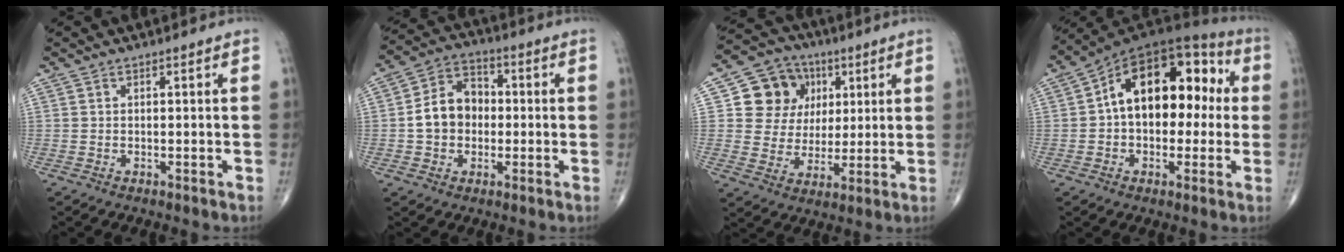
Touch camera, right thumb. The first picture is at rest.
{"total": 9.6, "force": [-0.6, 7.6, 5.9], "torque": [-0.081, 0.028, -0.021]}
{"total": 12.5, "force": [3.8, 11.2, 4.2], "torque": [-0.022, 0.000, 0.066]}
{"total": 19.3, "force": [1.7, 11.7, 15.3], "torque": [-0.196, 0.051, 0.015]}